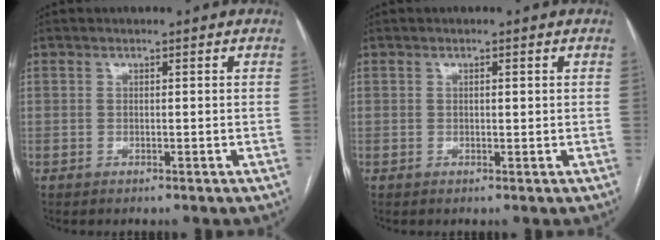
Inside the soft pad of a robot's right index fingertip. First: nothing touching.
{"total": 0.7, "force": [0.2, 0.2, 0.6], "torque": [-0.013, 0.001, 0.005]}